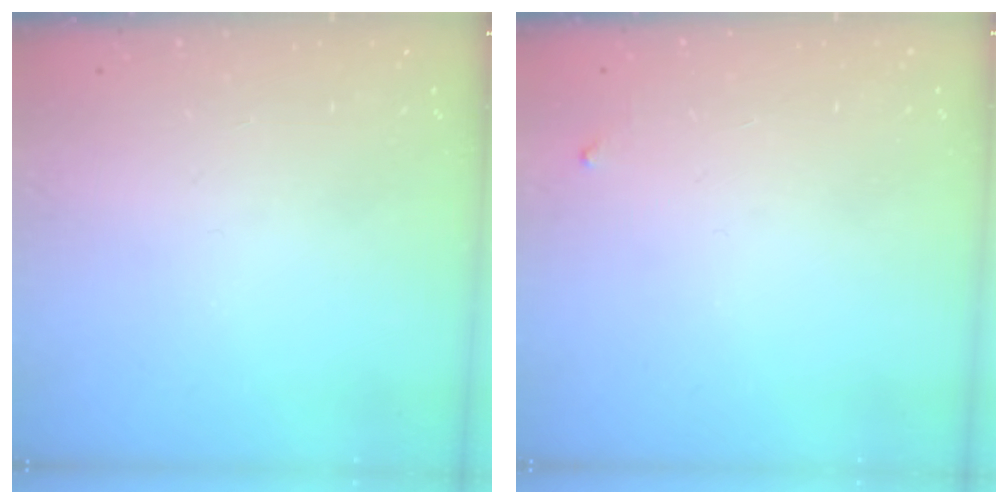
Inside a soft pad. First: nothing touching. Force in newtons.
{"total": 3.6, "press": 3.6, "slide": 0.4}